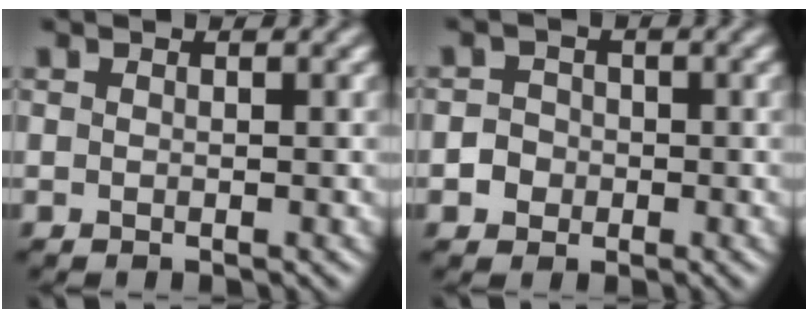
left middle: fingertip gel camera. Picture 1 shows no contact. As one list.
[{"total": 1.9, "force": [-0.5, 1.7, 0.6], "torque": [0.004, 0.000, -0.015]}]